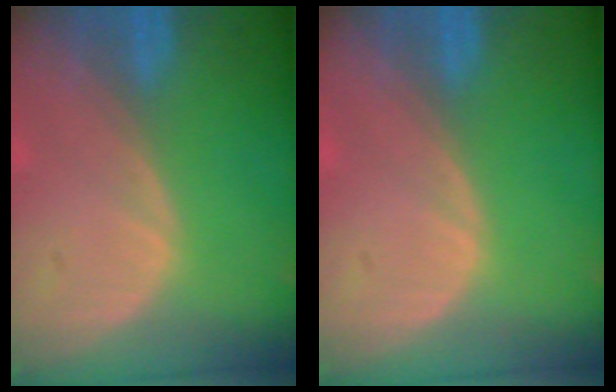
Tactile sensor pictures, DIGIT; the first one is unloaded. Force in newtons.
{"total": 0.0}